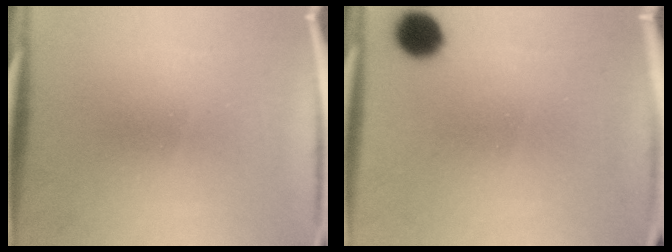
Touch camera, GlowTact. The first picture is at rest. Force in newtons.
{"total": 6.8}